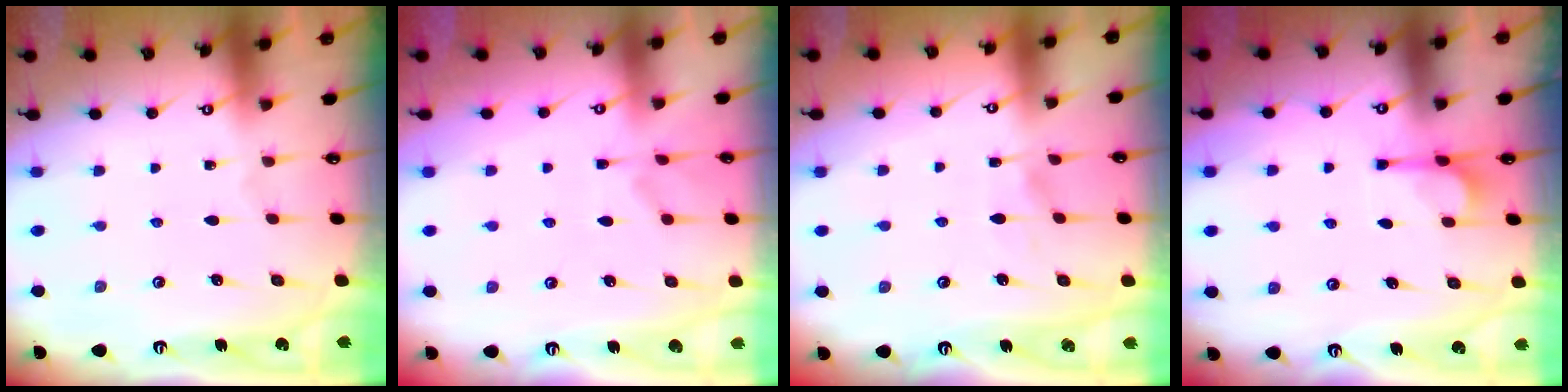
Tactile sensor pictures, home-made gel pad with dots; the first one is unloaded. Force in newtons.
{"total": 2.1, "press": 1.9, "slide": 1.0}
{"total": 4.3, "press": 4.3, "slide": 0.5}
{"total": 4.5, "press": 4.5, "slide": 0.7}